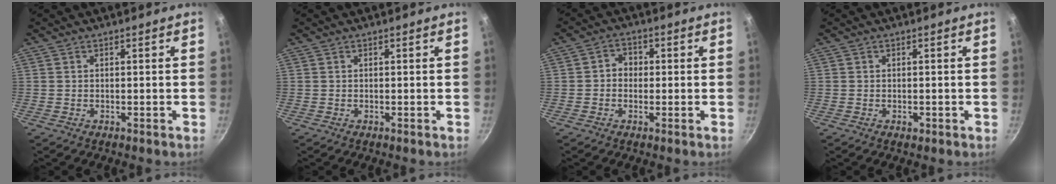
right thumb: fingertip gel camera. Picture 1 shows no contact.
{"total": 0.0}
{"total": 3.3, "force": [-0.2, 3.0, 1.5], "torque": [-0.004, 0.008, -0.011]}
{"total": 1.0, "force": [-0.4, 0.7, 0.6], "torque": [-0.007, 0.002, -0.006]}